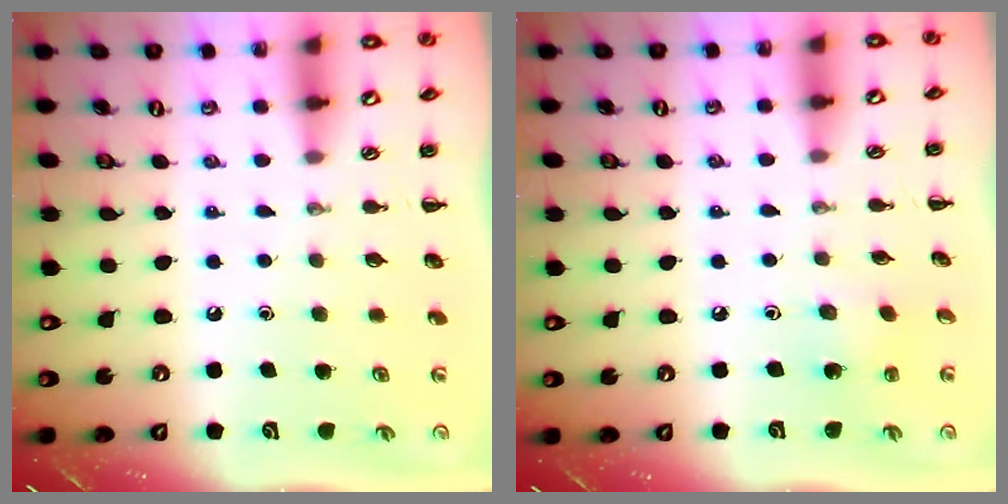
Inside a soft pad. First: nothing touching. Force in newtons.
{"total": 1.6, "press": 1.5, "slide": 0.6}